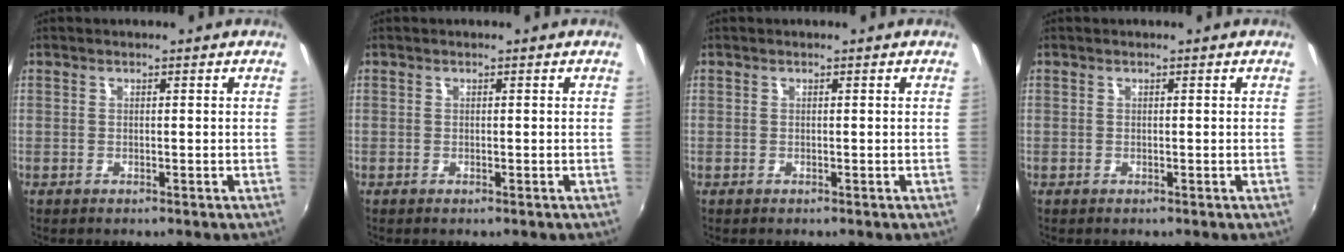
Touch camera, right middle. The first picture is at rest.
{"total": 0.0}
{"total": 0.0}
{"total": 0.0}